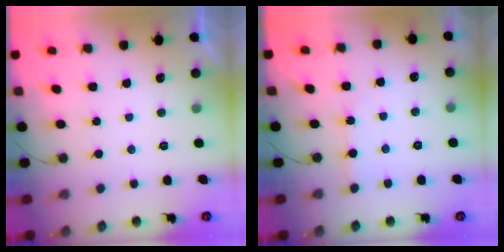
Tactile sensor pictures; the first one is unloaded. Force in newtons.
{"total": 4.1, "press": 4.0, "slide": 0.6}